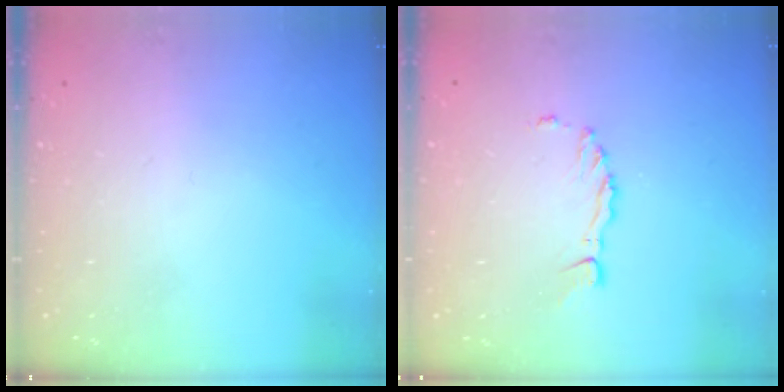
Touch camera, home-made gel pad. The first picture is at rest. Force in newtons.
{"total": 2.1, "press": 2.1, "slide": 0.2}